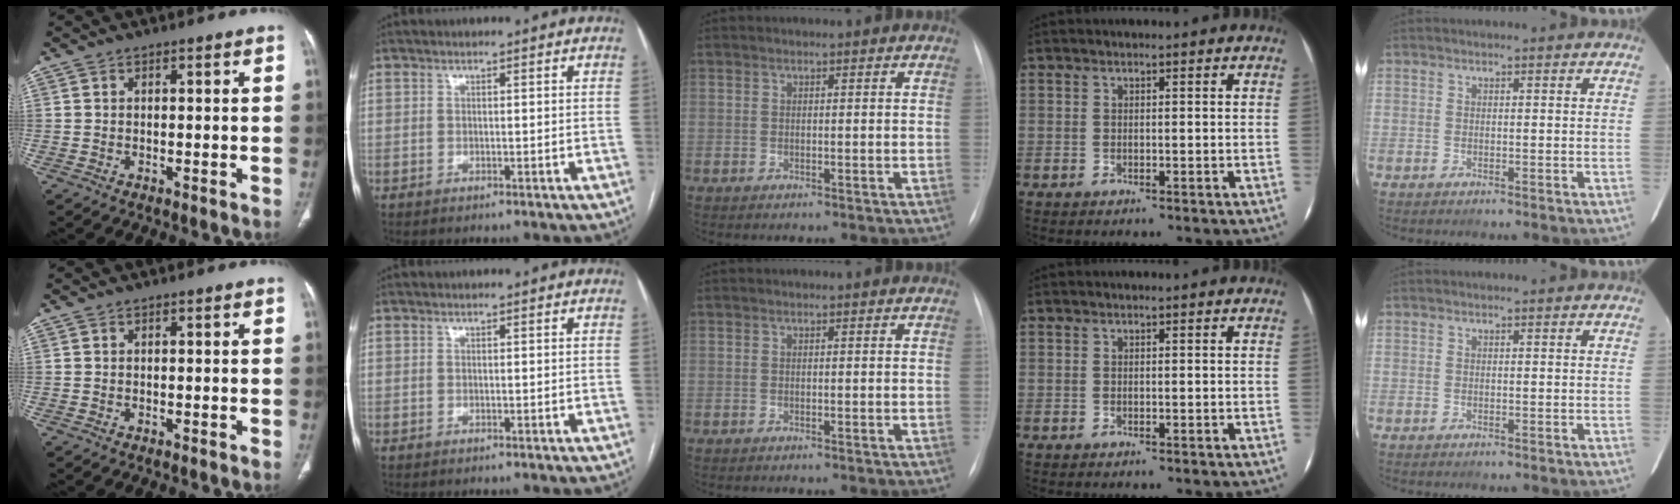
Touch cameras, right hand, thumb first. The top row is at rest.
{}